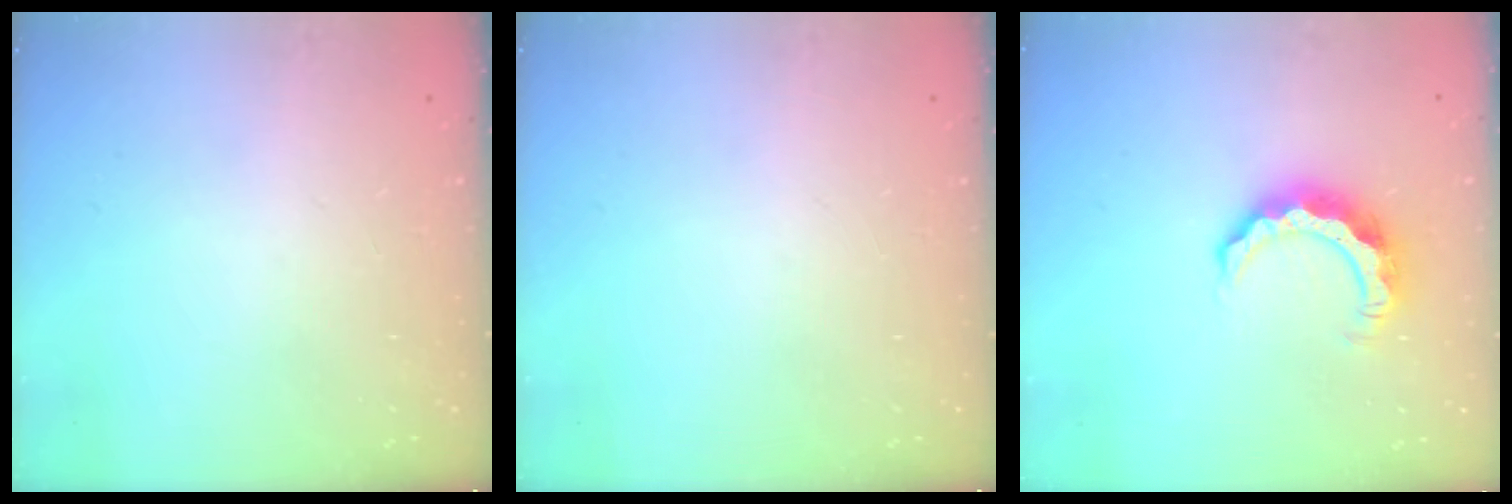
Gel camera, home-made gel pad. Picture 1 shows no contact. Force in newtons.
{"total": 0.0}
{"total": 8.3, "press": 8.3, "slide": 0.6}